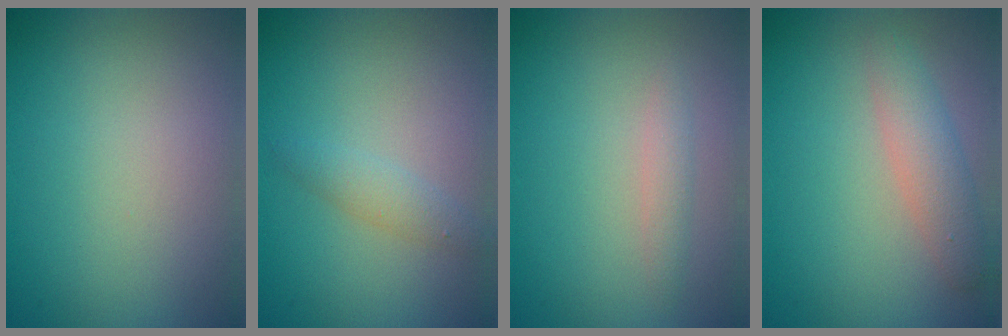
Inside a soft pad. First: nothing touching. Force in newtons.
{"total": 1.6, "press": 1.6, "slide": 0.1}
{"total": 1.1, "press": 1.1, "slide": 0.0}
{"total": 2.8, "press": 2.8, "slide": 0.1}